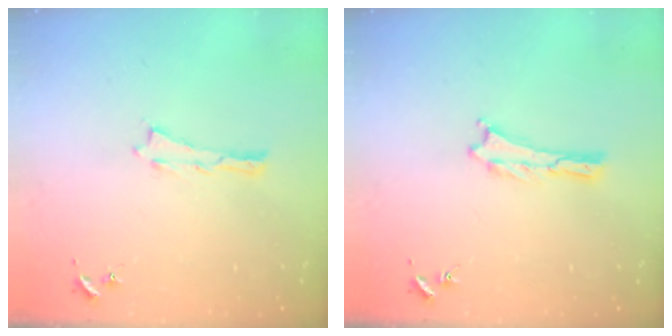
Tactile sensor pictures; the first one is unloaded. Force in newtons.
{"total": 0.0}